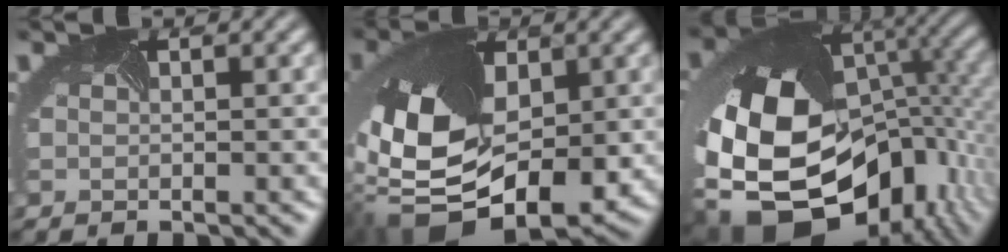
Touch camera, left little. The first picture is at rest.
{"total": 14.1, "force": [-2.3, 9.1, 10.4], "torque": [-0.223, -0.038, -0.021]}
{"total": 19.6, "force": [-6.3, 13.3, 13.0], "torque": [-0.275, -0.046, -0.081]}